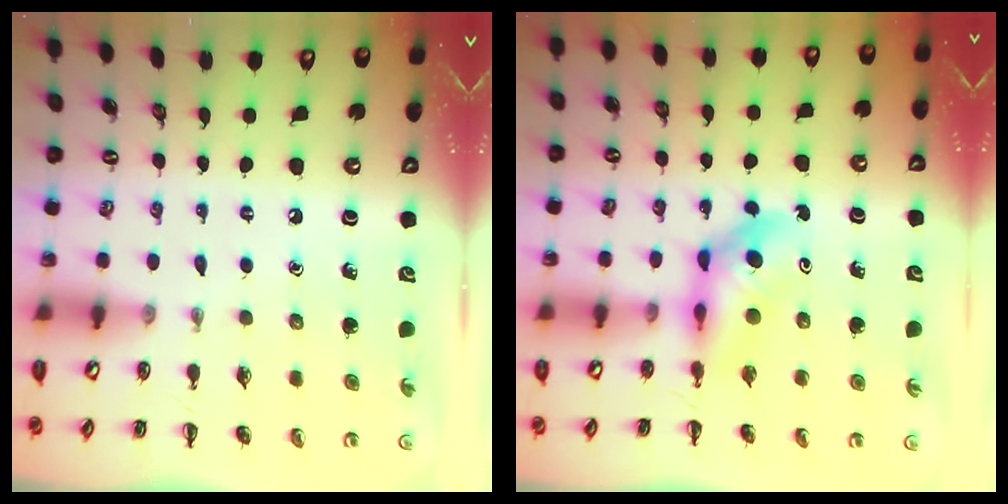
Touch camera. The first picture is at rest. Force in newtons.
{"total": 5.6, "press": 5.5, "slide": 1.3}